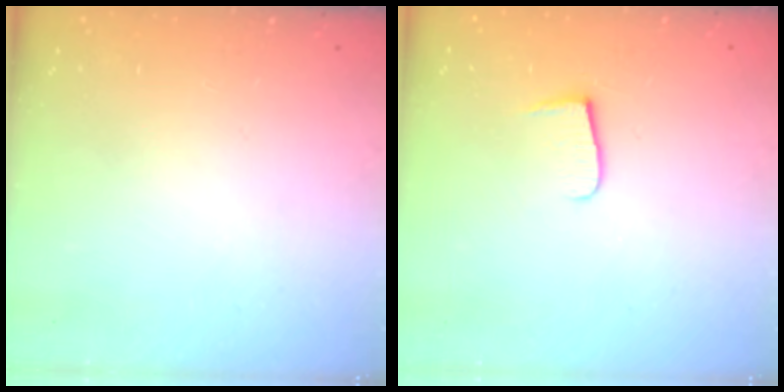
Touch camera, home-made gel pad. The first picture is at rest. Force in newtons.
{"total": 4.8, "press": 4.8, "slide": 0.6}